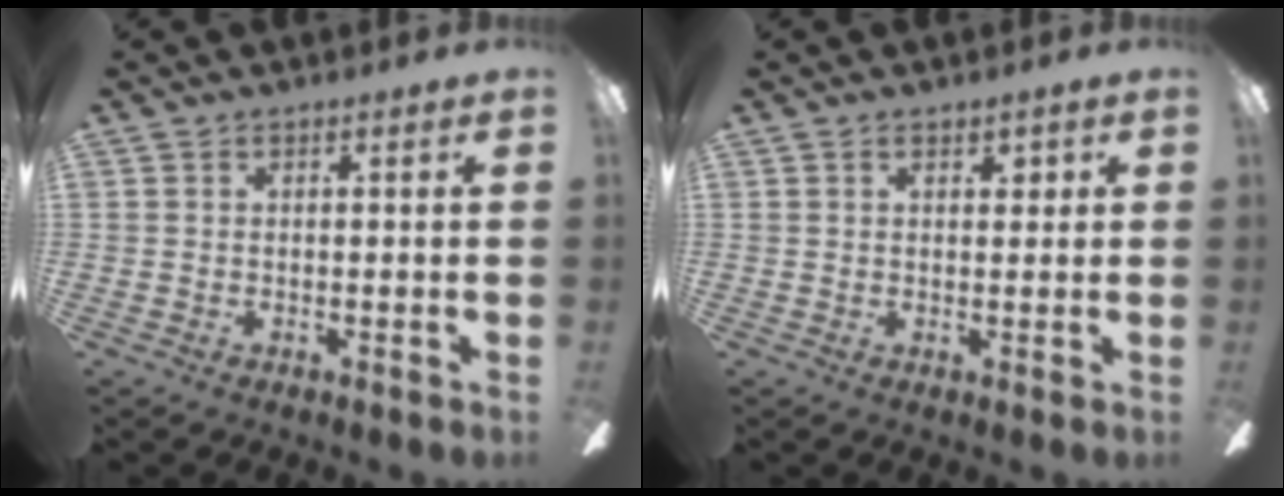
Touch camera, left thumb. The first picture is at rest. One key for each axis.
{"total": 2.0, "fx": 1.1, "fy": 1.2, "fz": 1.2, "tx": -0.010, "ty": -0.002, "tz": 0.015}